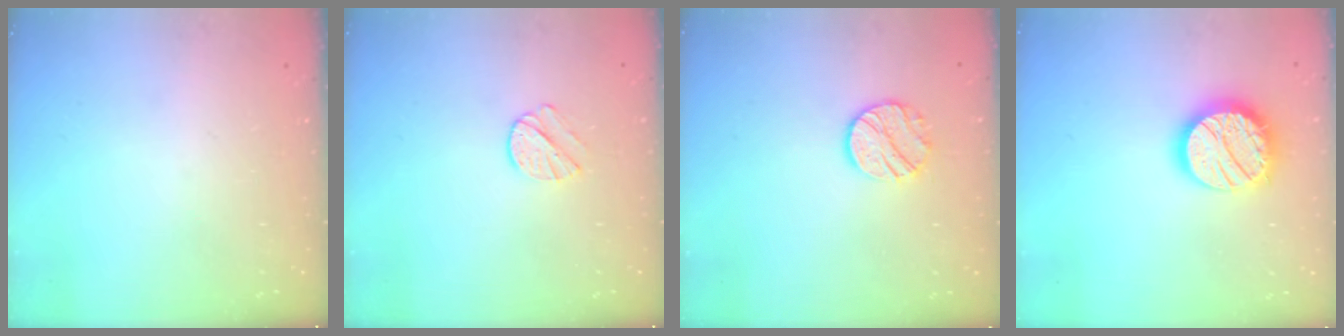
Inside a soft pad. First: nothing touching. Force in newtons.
{"total": 7.3, "press": 7.2, "slide": 0.6}
{"total": 9.2, "press": 9.2, "slide": 0.3}
{"total": 17.3, "press": 17.2, "slide": 1.2}